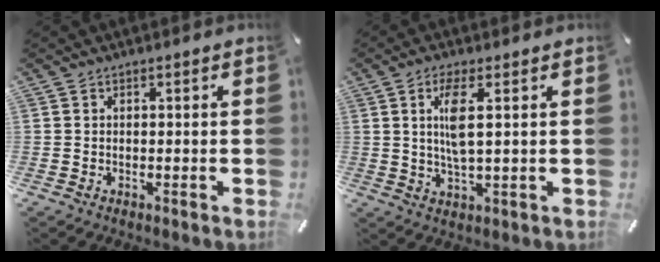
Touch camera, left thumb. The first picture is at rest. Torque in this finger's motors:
{"motor_torque": [0.17, 0.17, 0.36, 0.16, 0.07]}